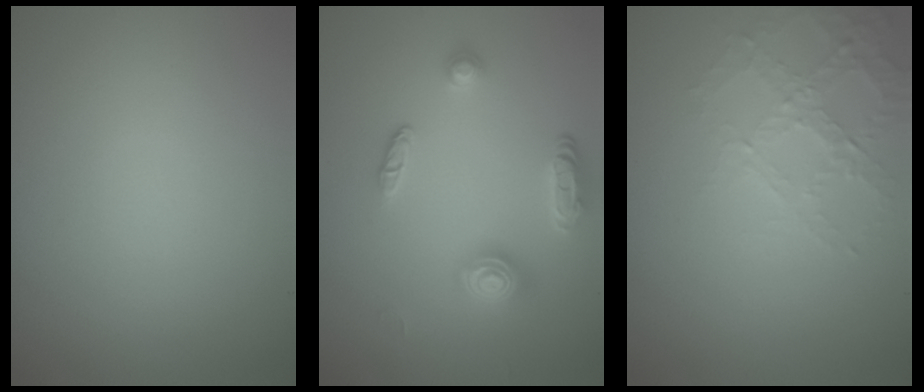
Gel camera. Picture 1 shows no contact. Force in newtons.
{"total": 3.1, "press": 2.9, "slide": 1.2}
{"total": 2.8, "press": 2.7, "slide": 0.8}